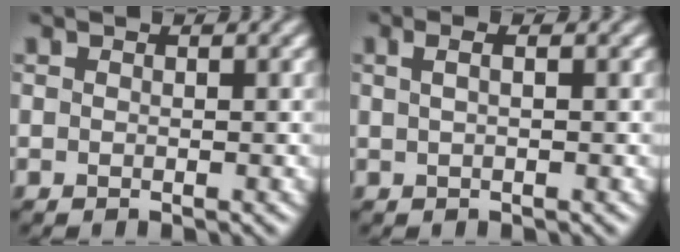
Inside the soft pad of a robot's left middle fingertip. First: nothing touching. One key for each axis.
{"total": 2.1, "fx": 0.9, "fy": 0.6, "fz": 1.8, "tx": -0.034, "ty": 0.008, "tz": 0.015}